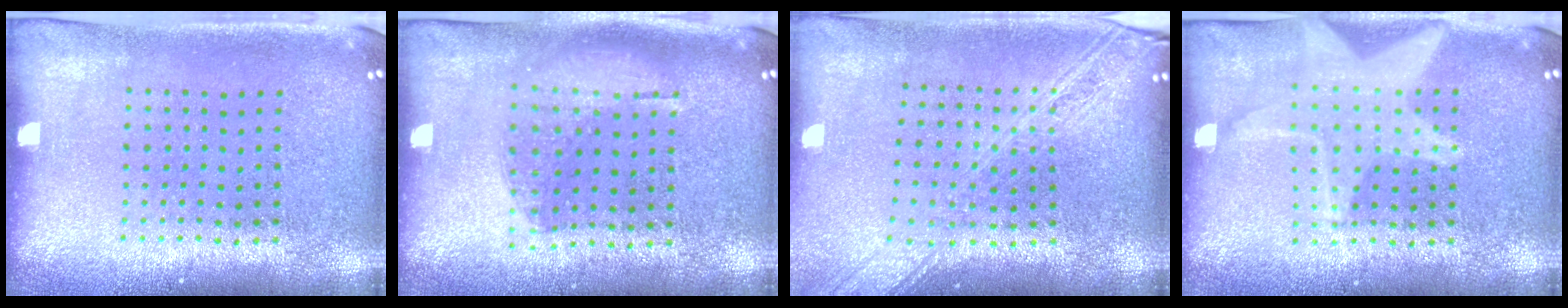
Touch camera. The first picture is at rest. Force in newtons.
{"total": 1.0, "press": 0.9, "slide": 0.4}
{"total": 2.2, "press": 1.8, "slide": 1.2}
{"total": 1.9, "press": 1.9, "slide": 0.2}